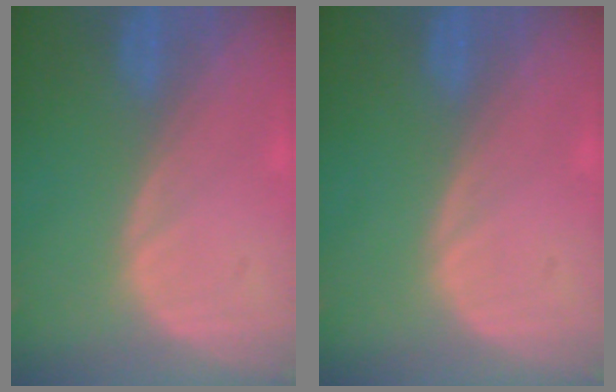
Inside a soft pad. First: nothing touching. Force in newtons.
{"total": 0.0}